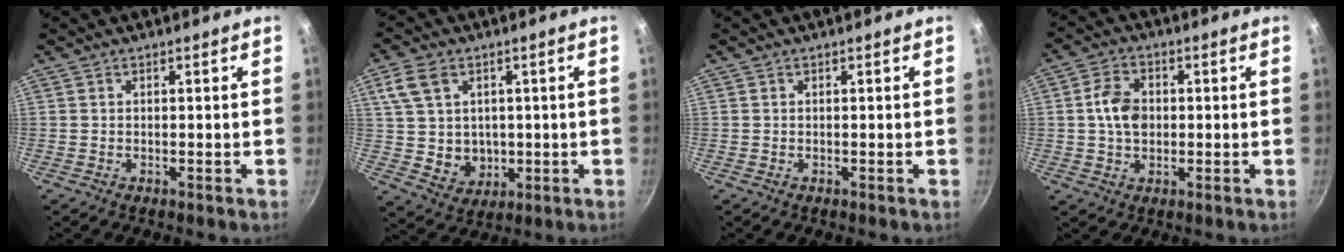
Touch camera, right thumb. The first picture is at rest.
{"total": 10.3, "force": [2.4, 8.3, 5.6], "torque": [-0.087, -0.008, 0.058]}
{"total": 0.0}
{"total": 7.2, "force": [0.3, 5.2, 5.0], "torque": [-0.076, 0.012, 0.000]}